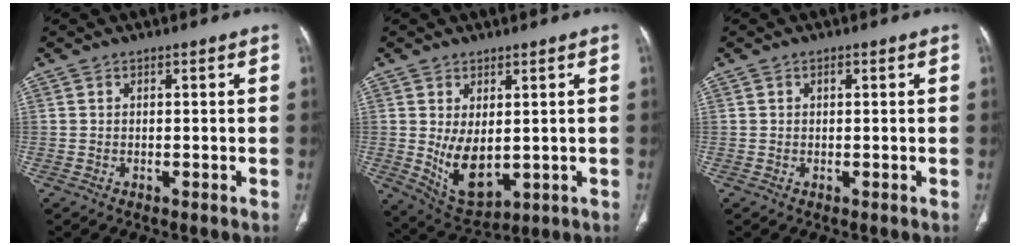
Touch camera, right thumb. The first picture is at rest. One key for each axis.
{"total": 9.0, "fx": 0.0, "fy": 5.0, "fz": 7.4, "tx": -0.113, "ty": -0.017, "tz": 0.026}
{"total": 0.6, "fx": 0.2, "fy": 0.4, "fz": 0.4, "tx": -0.005, "ty": 0.001, "tz": 0.004}